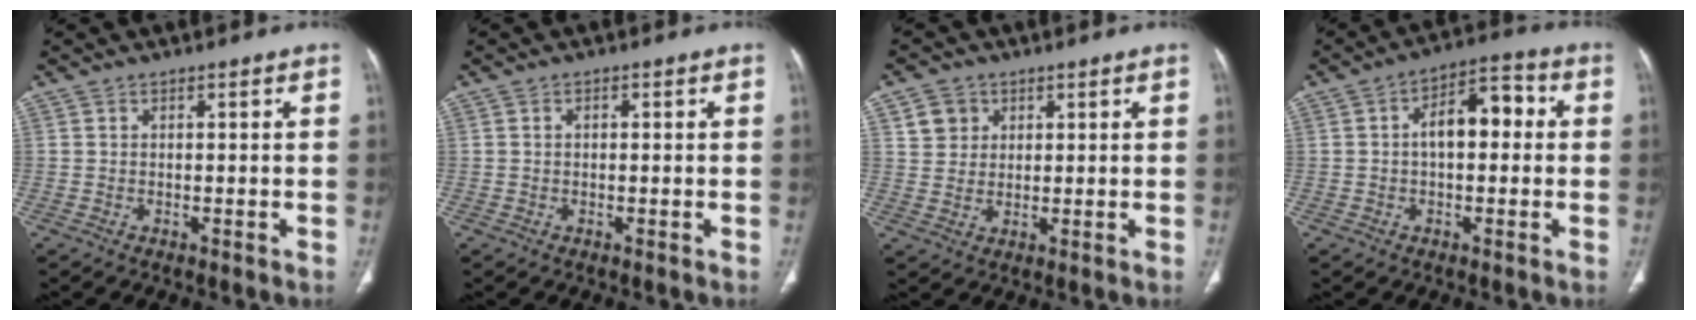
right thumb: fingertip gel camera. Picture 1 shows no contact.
{"total": 0.7, "force": [0.1, 0.5, 0.5], "torque": [-0.010, 0.003, 0.001]}
{"total": 5.1, "force": [2.2, 4.4, 1.3], "torque": [-0.005, -0.008, 0.042]}
{"total": 9.1, "force": [0.8, 5.0, 7.5], "torque": [-0.103, 0.034, 0.004]}